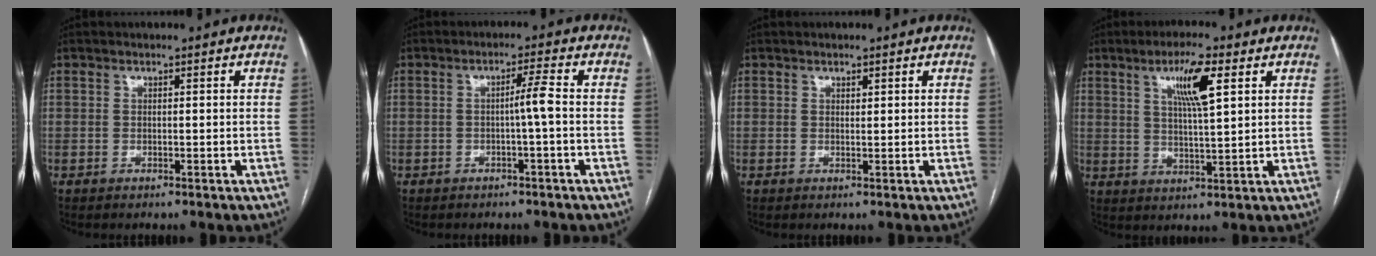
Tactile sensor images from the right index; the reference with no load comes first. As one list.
[{"total": 2.9, "force": [-0.5, -0.5, 2.8], "torque": [-0.044, 0.004, -0.007]}, {"total": 0.8, "force": [0.5, 0.3, 0.5], "torque": [-0.005, -0.001, 0.008]}, {"total": 7.8, "force": [3.5, 0.8, 7.0], "torque": [-0.125, 0.001, 0.060]}]